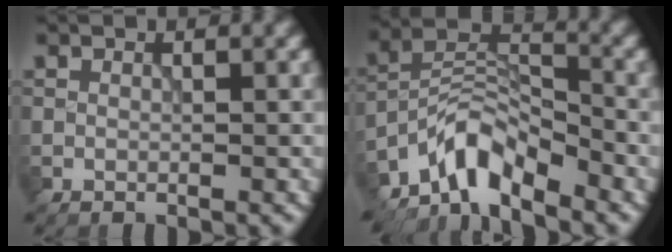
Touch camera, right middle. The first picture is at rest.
{"total": 5.7, "force": [-4.7, 1.9, 2.7], "torque": [-0.036, 0.005, -0.100]}